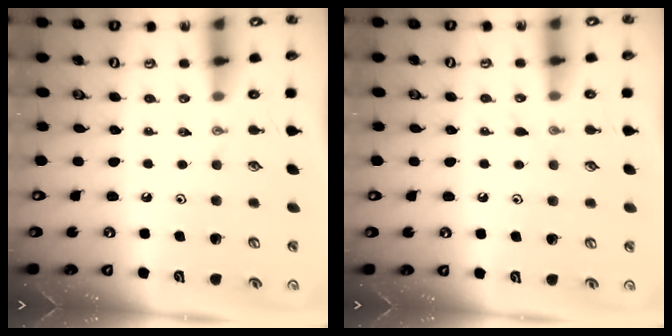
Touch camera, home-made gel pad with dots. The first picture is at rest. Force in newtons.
{"total": 6.5, "press": 6.5, "slide": 0.7}